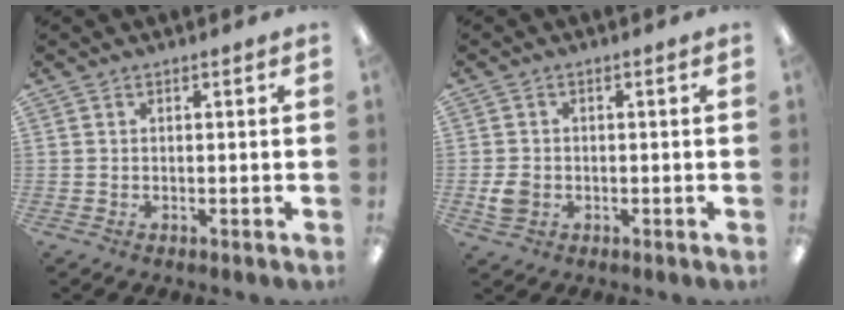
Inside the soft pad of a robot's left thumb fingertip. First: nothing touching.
{"total": 3.7, "force": [-0.8, 3.0, 1.9], "torque": [-0.029, 0.001, -0.016]}